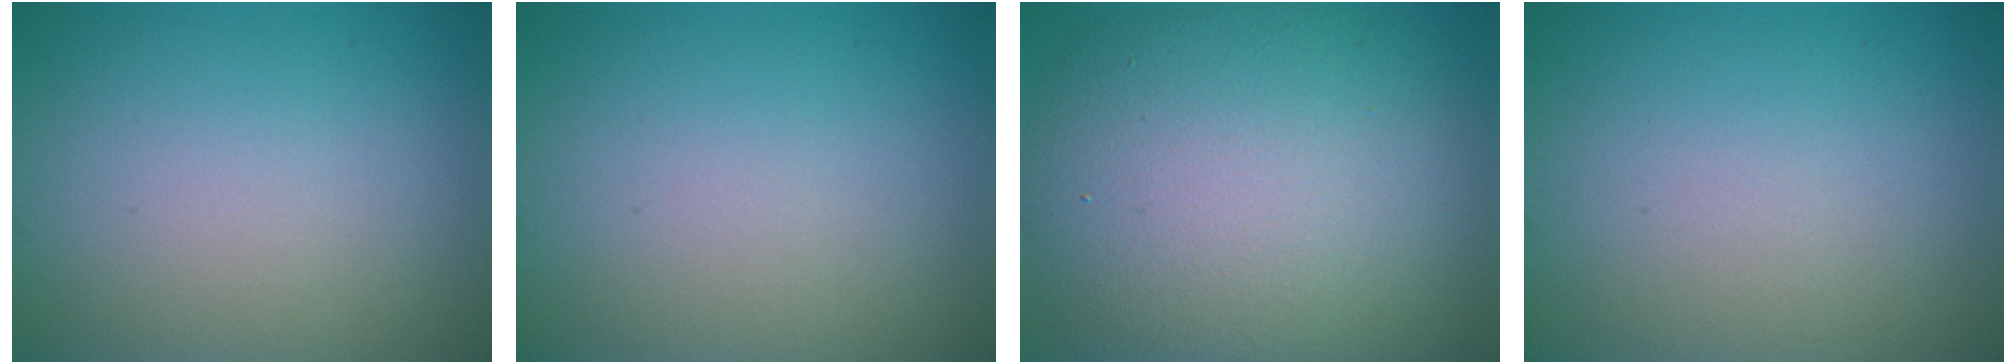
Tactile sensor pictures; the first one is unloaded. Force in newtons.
{"total": 0.0}
{"total": 13.1, "press": 13.1, "slide": 0.3}
{"total": 0.0}